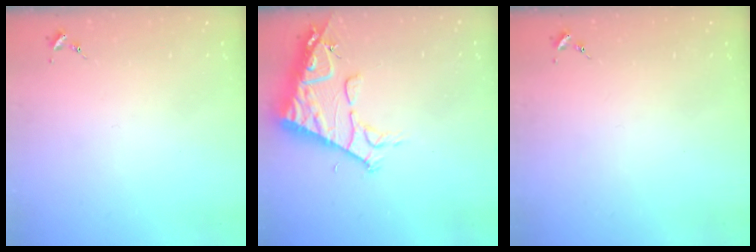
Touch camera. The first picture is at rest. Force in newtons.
{"total": 13.9, "press": 13.8, "slide": 1.7}
{"total": 0.0}